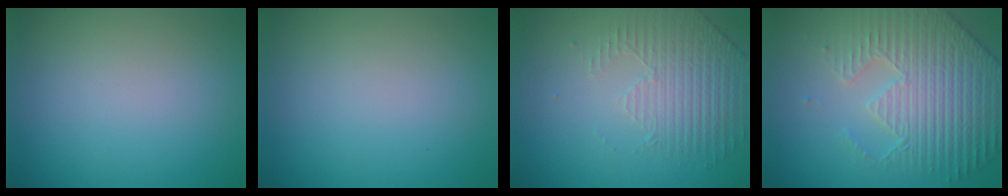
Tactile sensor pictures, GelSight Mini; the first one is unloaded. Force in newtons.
{"total": 0.0}
{"total": 2.1, "press": 1.8, "slide": 1.0}
{"total": 5.5, "press": 5.1, "slide": 2.0}